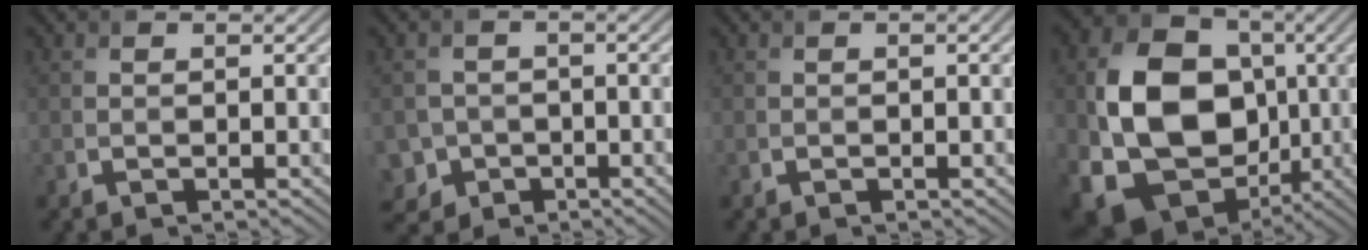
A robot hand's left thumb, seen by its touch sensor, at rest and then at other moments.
{"total": 4.6, "force": [-2.1, 3.9, 1.1], "torque": [-0.027, -0.001, -0.052]}
{"total": 1.0, "force": [0.1, 0.2, 1.0], "torque": [-0.014, 0.005, 0.003]}
{"total": 14.7, "force": [-1.9, 11.2, 9.3], "torque": [-0.188, -0.015, -0.042]}